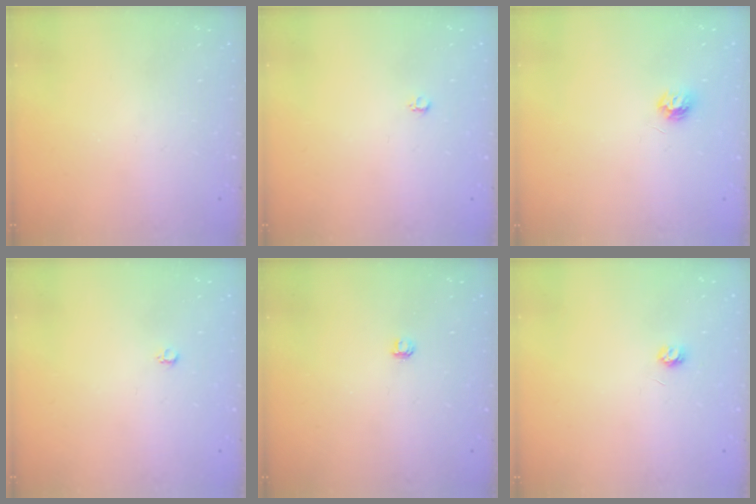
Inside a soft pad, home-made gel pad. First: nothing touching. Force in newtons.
{"total": 2.6, "press": 2.6, "slide": 0.4}
{"total": 5.7, "press": 5.6, "slide": 0.7}
{"total": 2.6, "press": 2.6, "slide": 0.4}
{"total": 2.8, "press": 2.8, "slide": 0.3}
{"total": 3.3, "press": 3.3, "slide": 0.2}